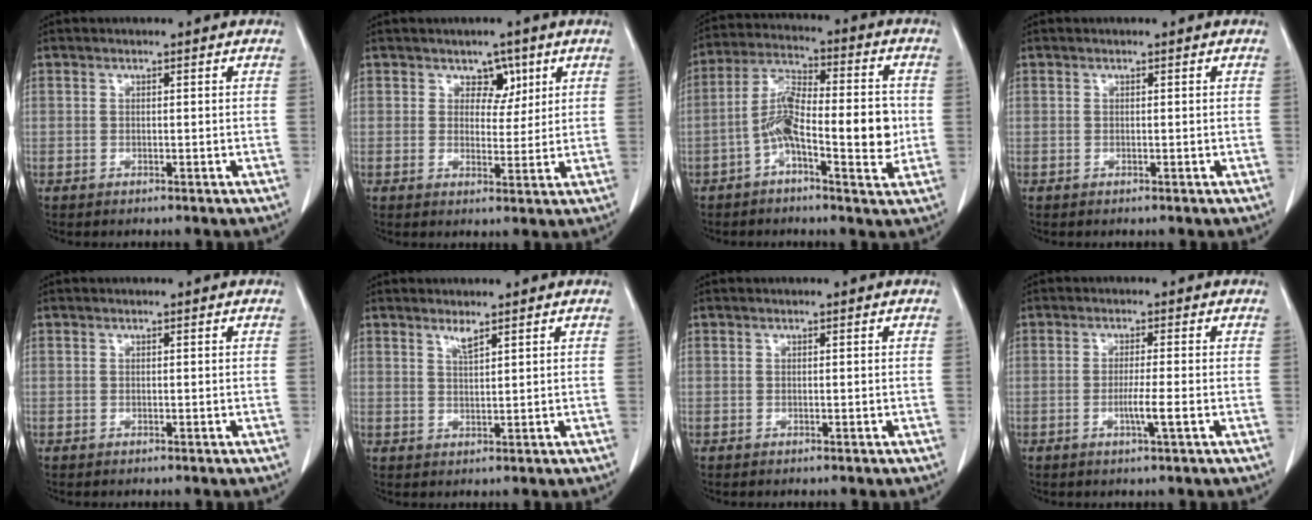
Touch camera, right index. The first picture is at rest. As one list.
[{"total": 3.7, "force": [1.9, 2.5, 1.8], "torque": [-0.014, 0.001, 0.029]}, {"total": 12.5, "force": [-2.3, 3.7, 11.7], "torque": [-0.206, 0.024, -0.041]}, {"total": 0.0}, {"total": 0.0}, {"total": 1.8, "force": [1.5, 0.0, 1.1], "torque": [-0.024, -0.006, 0.030]}, {"total": 0.0}, {"total": 3.3, "force": [-1.0, -0.5, 3.1], "torque": [-0.059, -0.005, -0.017]}]